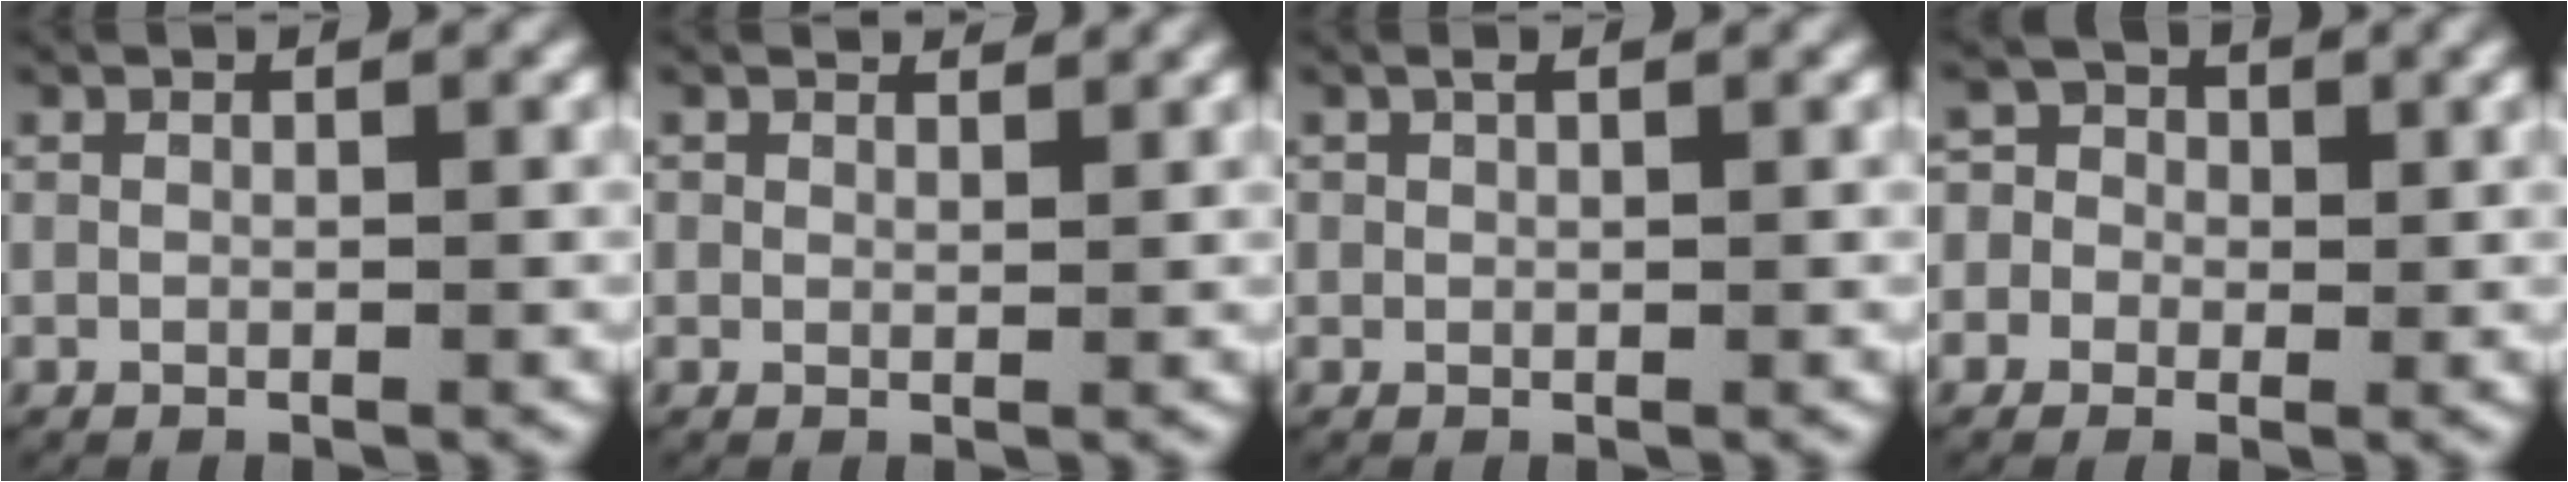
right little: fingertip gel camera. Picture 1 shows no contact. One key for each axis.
{"total": 1.3, "fx": 1.2, "fy": 0.5, "fz": 0.3, "tx": 0.000, "ty": -0.003, "tz": 0.016}
{"total": 0.6, "fx": 0.4, "fy": 0.4, "fz": 0.3, "tx": -0.004, "ty": 0.005, "tz": 0.004}
{"total": 4.5, "fx": 0.3, "fy": 4.2, "fz": 1.4, "tx": -0.029, "ty": 0.009, "tz": -0.016}